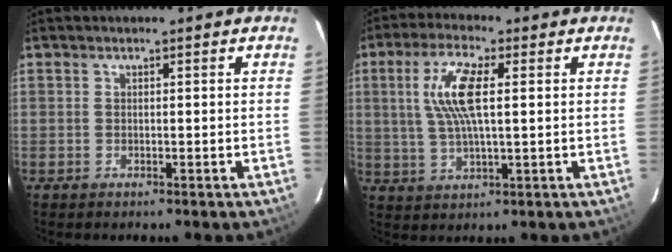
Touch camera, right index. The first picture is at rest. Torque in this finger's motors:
{"motor_torque": [0.74, -0.20, 0.49, 0.19]}